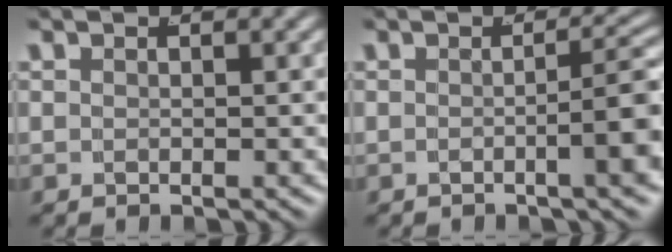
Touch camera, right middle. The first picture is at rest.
{"total": 4.2, "force": [-1.1, 0.5, 4.0], "torque": [-0.044, 0.005, -0.018]}